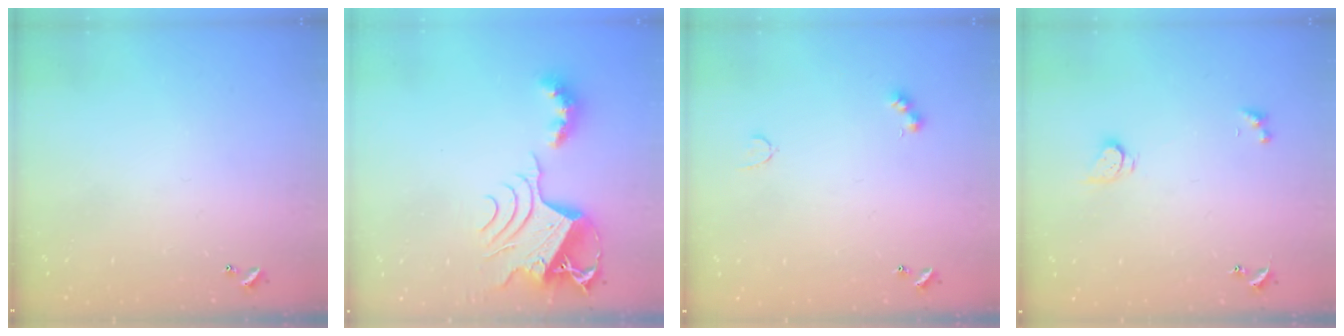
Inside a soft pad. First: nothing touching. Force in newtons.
{"total": 10.3, "press": 10.2, "slide": 1.3}
{"total": 4.1, "press": 4.1, "slide": 0.6}
{"total": 2.7, "press": 2.7, "slide": 0.3}